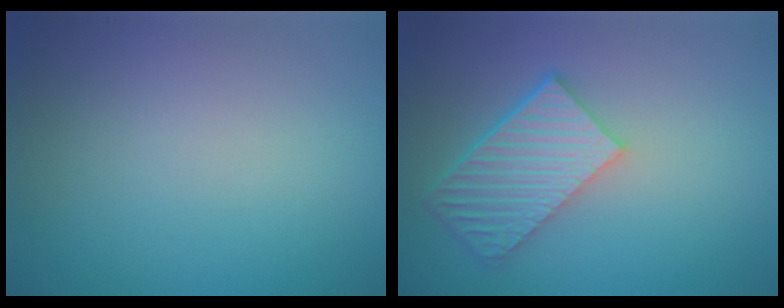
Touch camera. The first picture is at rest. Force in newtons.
{"total": 5.7, "press": 4.1, "slide": 3.9}